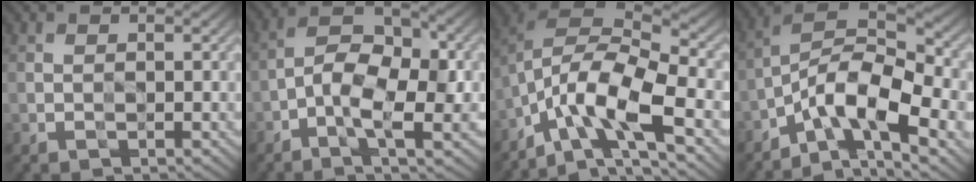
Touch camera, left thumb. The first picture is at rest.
{"total": 8.1, "force": [-2.5, 3.6, 6.8], "torque": [-0.116, 0.009, -0.055]}
{"total": 14.2, "force": [-7.1, 5.2, 11.2], "torque": [-0.225, -0.010, -0.131]}
{"total": 13.0, "force": [-6.4, 5.1, 10.1], "torque": [-0.186, -0.008, -0.124]}